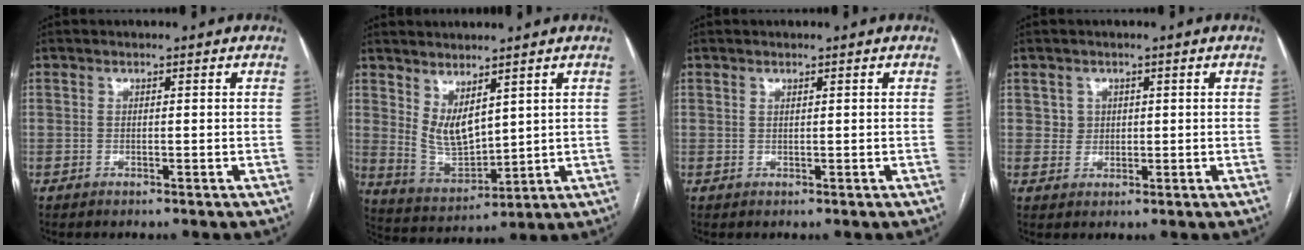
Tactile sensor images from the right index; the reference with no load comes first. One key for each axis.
{"total": 6.9, "fx": 3.5, "fy": 2.9, "fz": 5.2, "tx": -0.105, "ty": -0.009, "tz": 0.087}
{"total": 0.0}
{"total": 2.1, "fx": 0.6, "fy": 2.0, "fz": 0.1, "tx": 0.004, "ty": 0.000, "tz": 0.006}